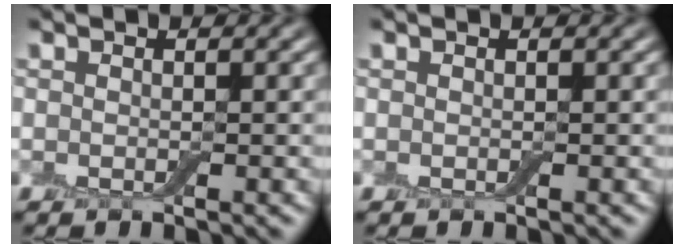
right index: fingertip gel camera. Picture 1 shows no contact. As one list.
[{"total": 0.0}]